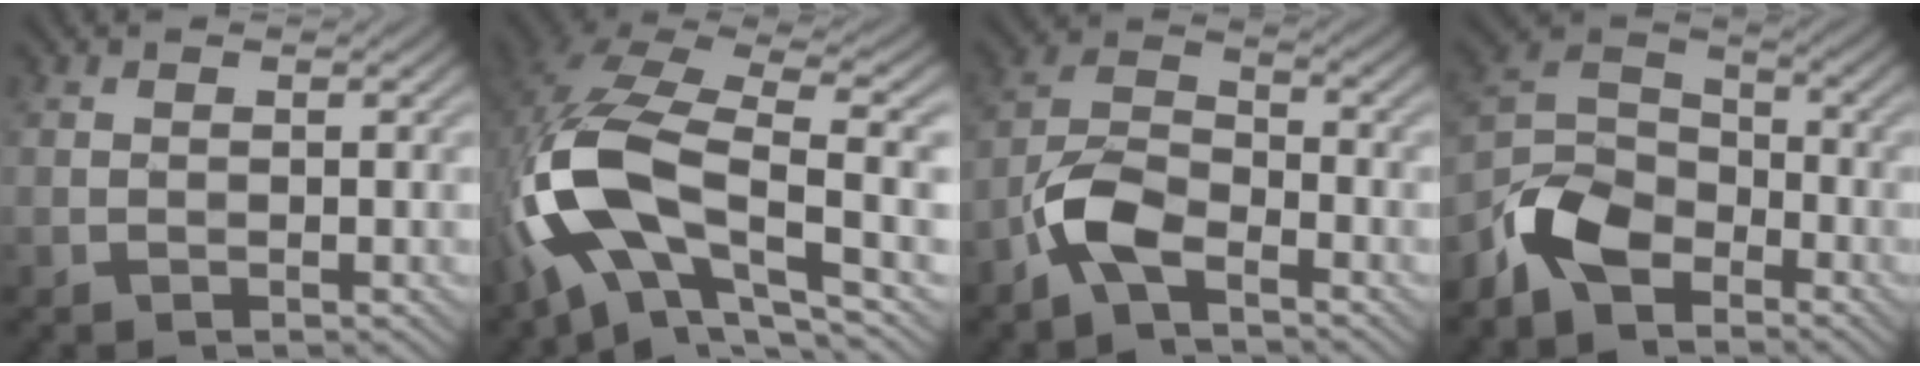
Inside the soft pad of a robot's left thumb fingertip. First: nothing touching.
{"total": 16.0, "force": [-3.6, 6.5, 14.2], "torque": [-0.307, 0.004, -0.071]}
{"total": 6.5, "force": [-4.1, 2.5, 4.3], "torque": [-0.091, 0.005, -0.098]}
{"total": 7.9, "force": [-5.4, 4.3, 3.9], "torque": [-0.084, 0.002, -0.126]}